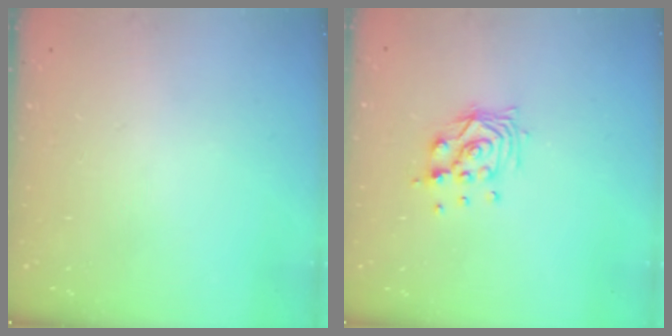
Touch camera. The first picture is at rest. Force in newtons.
{"total": 9.6, "press": 9.5, "slide": 1.2}